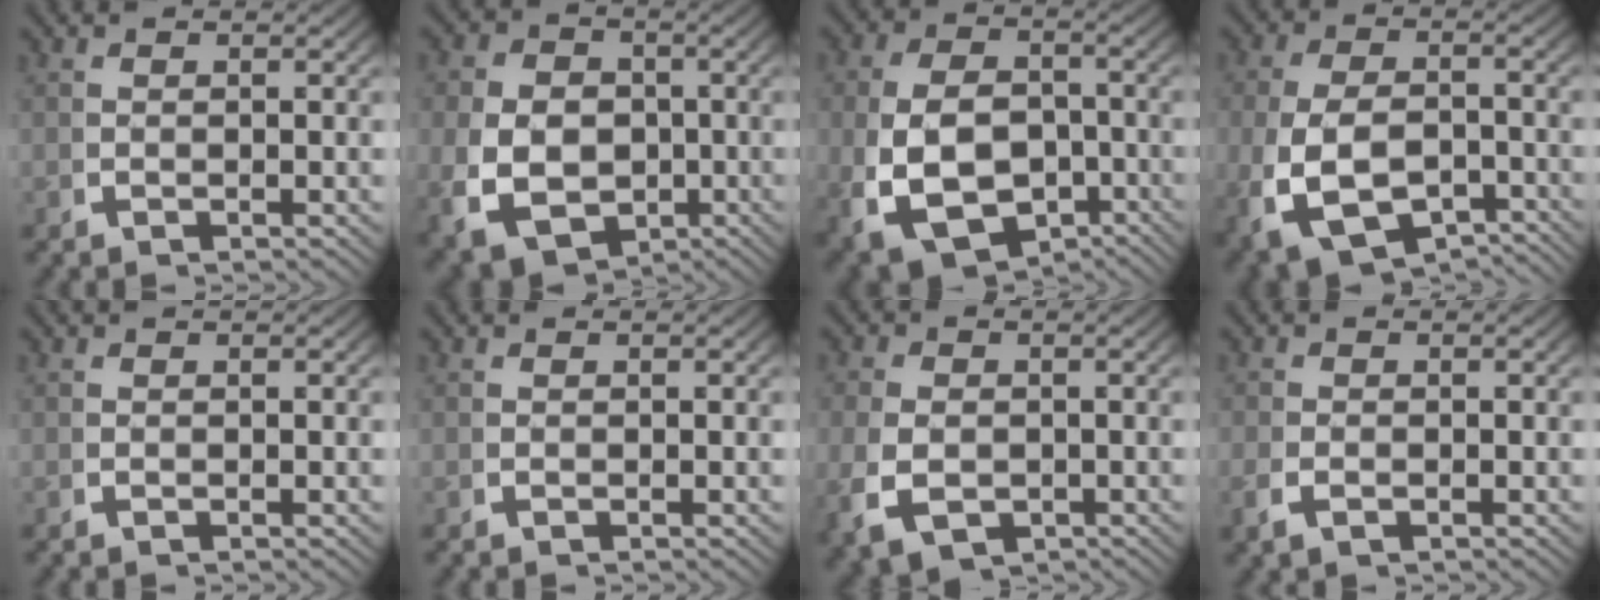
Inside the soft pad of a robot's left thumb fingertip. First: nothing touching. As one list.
[{"total": 11.1, "force": [-2.3, 8.9, 6.2], "torque": [-0.138, -0.061, -0.008]}, {"total": 12.8, "force": [-3.6, 9.2, 8.1], "torque": [-0.168, -0.068, -0.026]}, {"total": 10.4, "force": [-3.6, 6.8, 7.1], "torque": [-0.163, -0.059, -0.024]}, {"total": 0.0}, {"total": 0.0}, {"total": 5.3, "force": [-1.3, 3.9, 3.3], "torque": [-0.081, -0.029, -0.004]}, {"total": 1.1, "force": [-0.5, 0.8, 0.6], "torque": [-0.018, -0.006, -0.006]}]